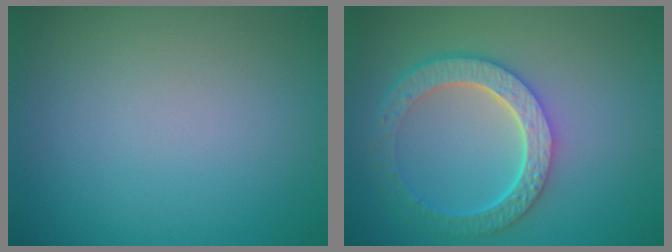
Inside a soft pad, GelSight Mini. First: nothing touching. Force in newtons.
{"total": 5.7, "press": 4.3, "slide": 3.8}